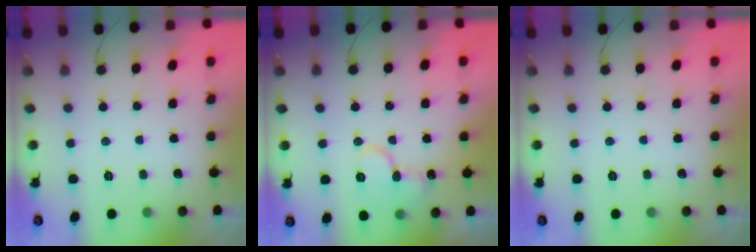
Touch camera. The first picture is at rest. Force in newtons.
{"total": 12.2, "press": 12.1, "slide": 1.6}
{"total": 0.0}